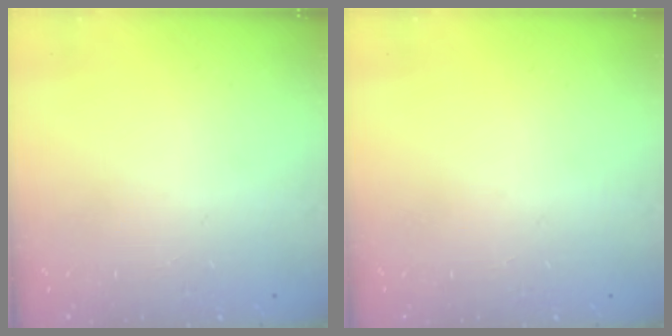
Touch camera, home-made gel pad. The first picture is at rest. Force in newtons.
{"total": 0.0}